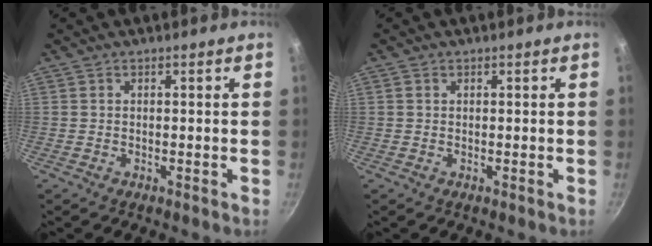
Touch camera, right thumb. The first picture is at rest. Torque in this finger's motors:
{"motor_torque": [-0.13, -0.67, -0.18, -0.14, 0.05]}